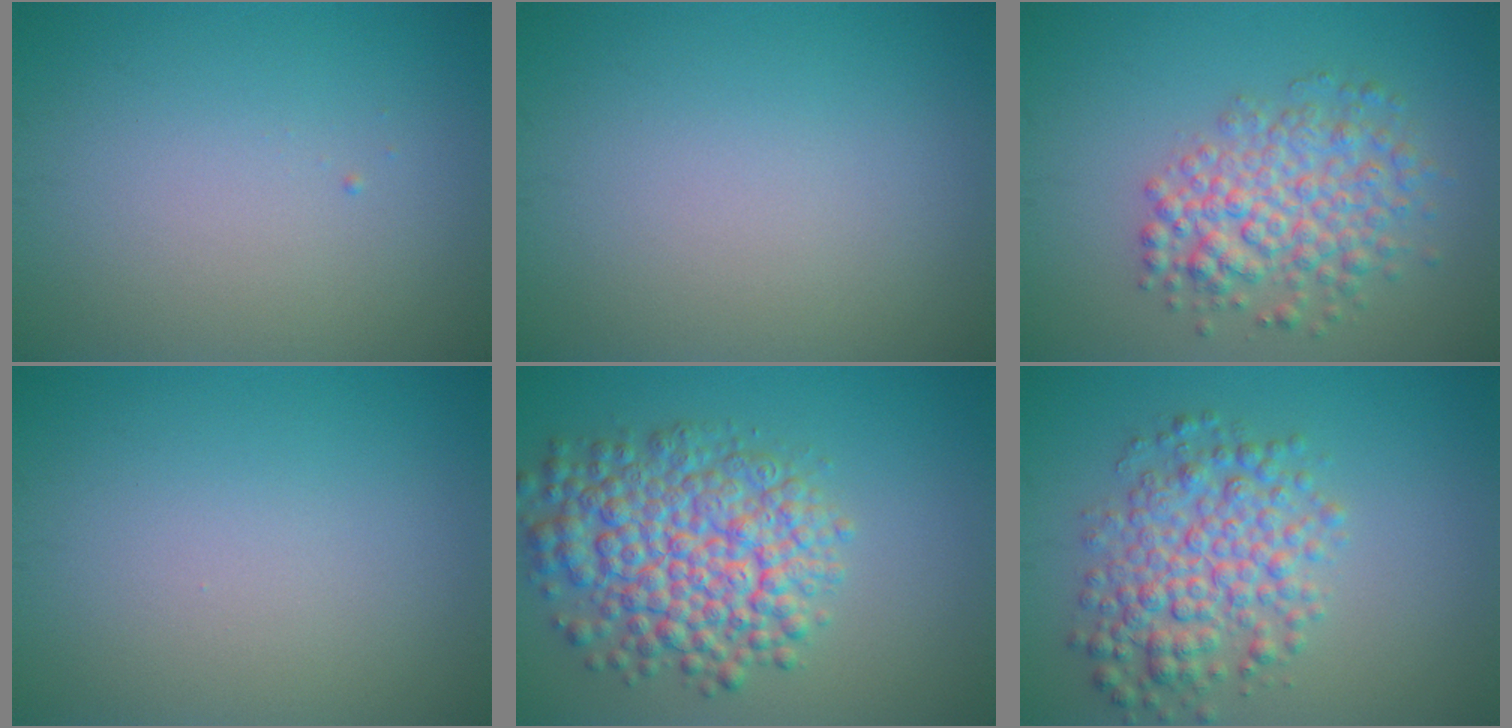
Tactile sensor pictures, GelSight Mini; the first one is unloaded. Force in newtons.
{"total": 0.0}
{"total": 5.2, "press": 5.2, "slide": 0.2}
{"total": 0.0}
{"total": 8.1, "press": 8.1, "slide": 0.2}
{"total": 5.5, "press": 5.5, "slide": 0.1}